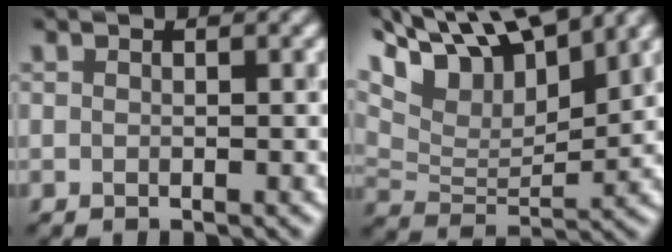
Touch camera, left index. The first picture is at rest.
{"total": 11.0, "force": [7.9, 3.6, 6.7], "torque": [-0.127, 0.015, 0.132]}